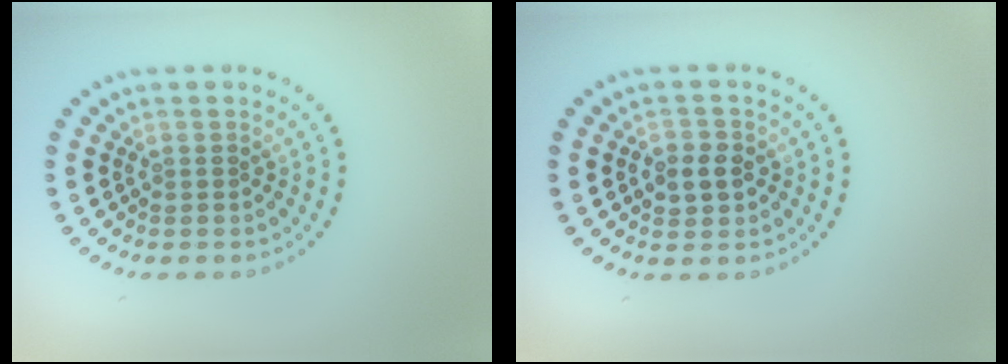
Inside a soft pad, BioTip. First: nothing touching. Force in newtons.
{"total": 2.4, "press": 2.4, "slide": 0.4}